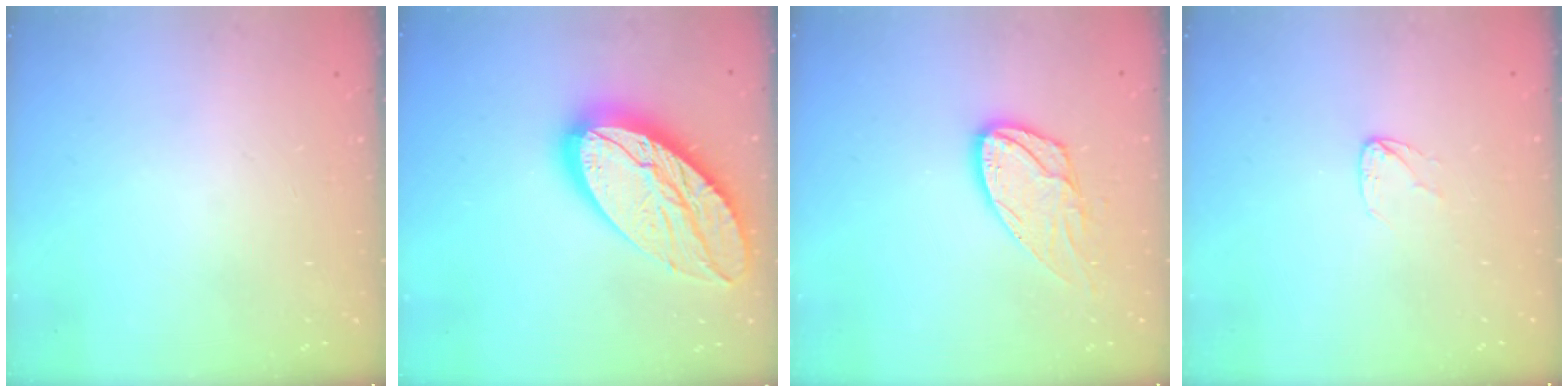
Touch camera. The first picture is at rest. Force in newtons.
{"total": 24.4, "press": 24.3, "slide": 1.9}
{"total": 11.6, "press": 11.6, "slide": 0.9}
{"total": 3.6, "press": 3.6, "slide": 0.3}